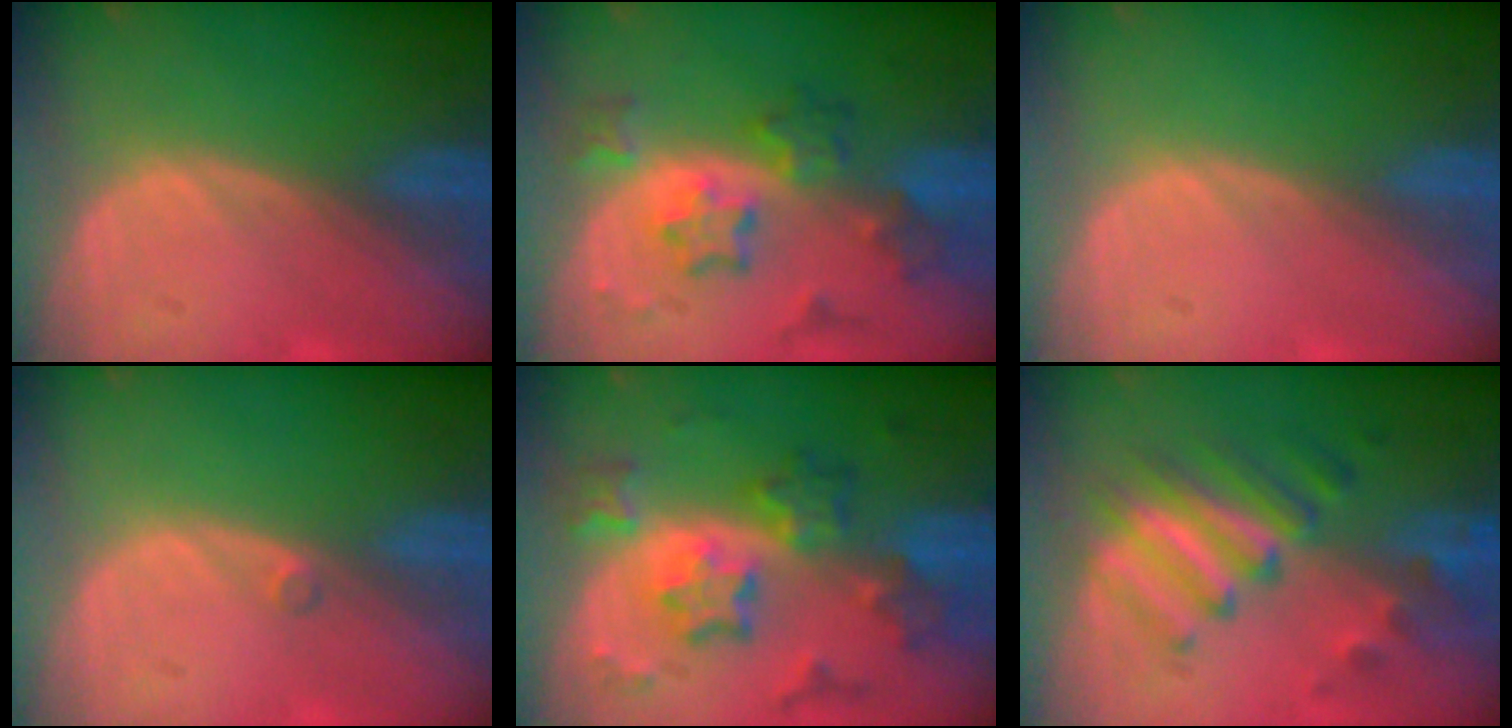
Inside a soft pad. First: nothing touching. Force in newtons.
{"total": 7.1, "press": 7.1, "slide": 0.3}
{"total": 0.0}
{"total": 0.5, "press": 0.5, "slide": 0.2}
{"total": 9.2, "press": 9.1, "slide": 0.8}
{"total": 7.7, "press": 7.7, "slide": 1.0}